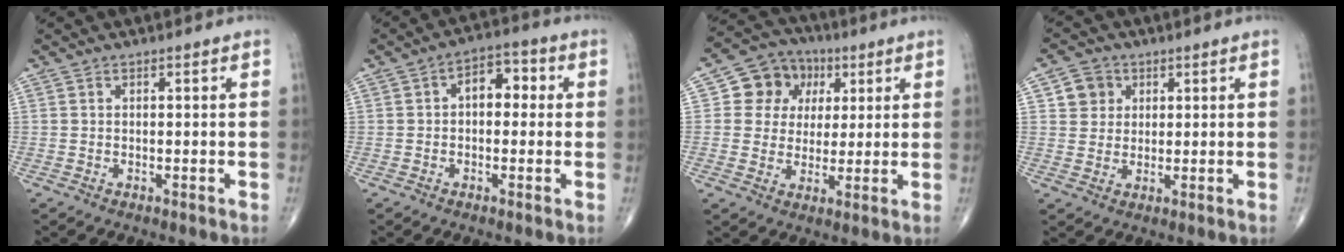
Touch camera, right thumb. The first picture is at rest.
{"total": 6.4, "force": [0.6, 4.0, 4.9], "torque": [-0.044, 0.023, -0.001]}
{"total": 10.3, "force": [3.0, 9.0, 3.9], "torque": [-0.020, 0.001, 0.043]}
{"total": 4.9, "force": [1.7, 4.4, 1.2], "torque": [0.006, -0.003, 0.027]}